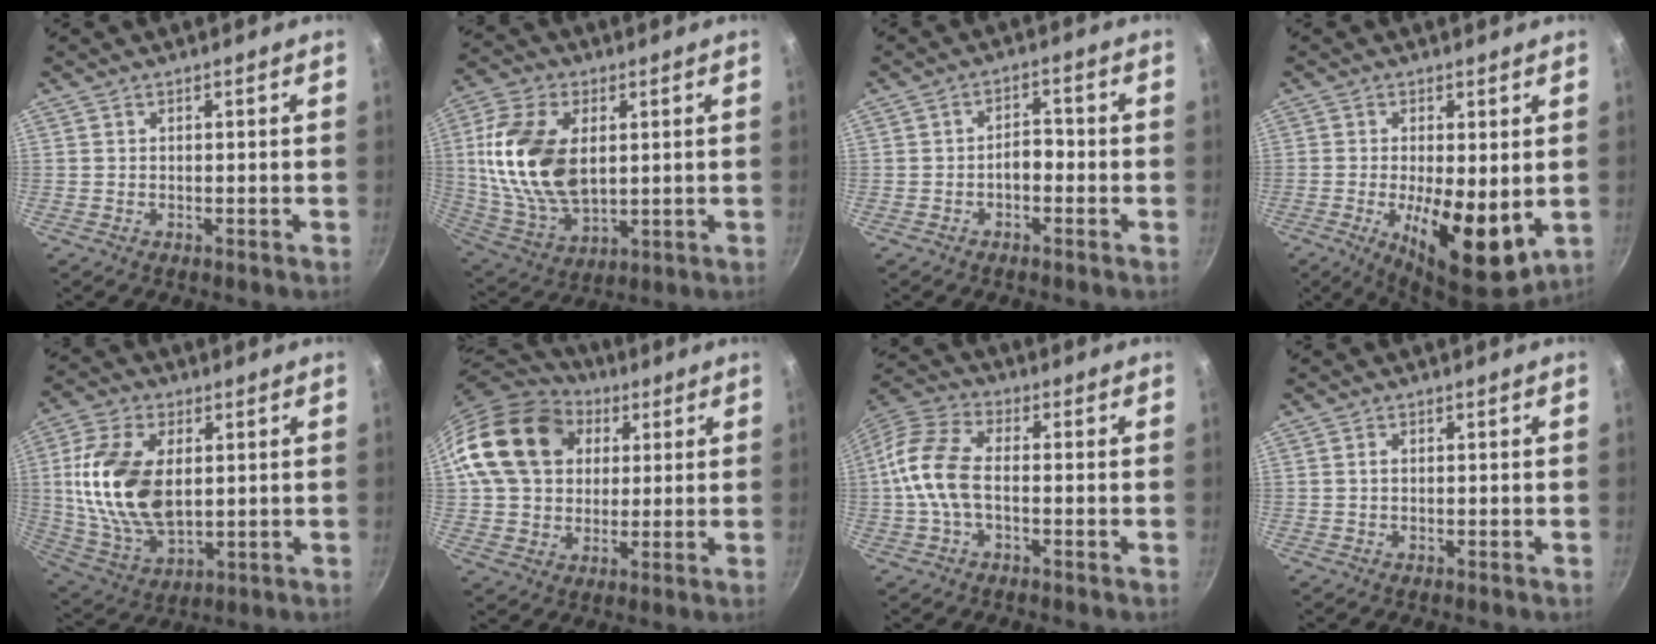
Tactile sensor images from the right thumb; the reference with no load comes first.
{"total": 19.1, "force": [3.0, 11.6, 14.9], "torque": [-0.277, -0.010, 0.067]}
{"total": 3.3, "force": [-1.2, 2.1, 2.3], "torque": [-0.018, 0.019, -0.024]}
{"total": 12.4, "force": [-1.7, 4.7, 11.4], "torque": [-0.167, -0.016, -0.016]}
{"total": 18.1, "force": [2.4, 10.7, 14.4], "torque": [-0.266, -0.008, 0.054]}
{"total": 19.1, "force": [5.3, 15.0, 10.6], "torque": [-0.170, 0.016, 0.089]}
{"total": 11.0, "force": [-1.2, 6.1, 9.1], "torque": [-0.183, 0.034, -0.041]}
{"total": 1.0, "force": [0.1, 0.5, 0.8], "torque": [-0.015, 0.003, 0.000]}